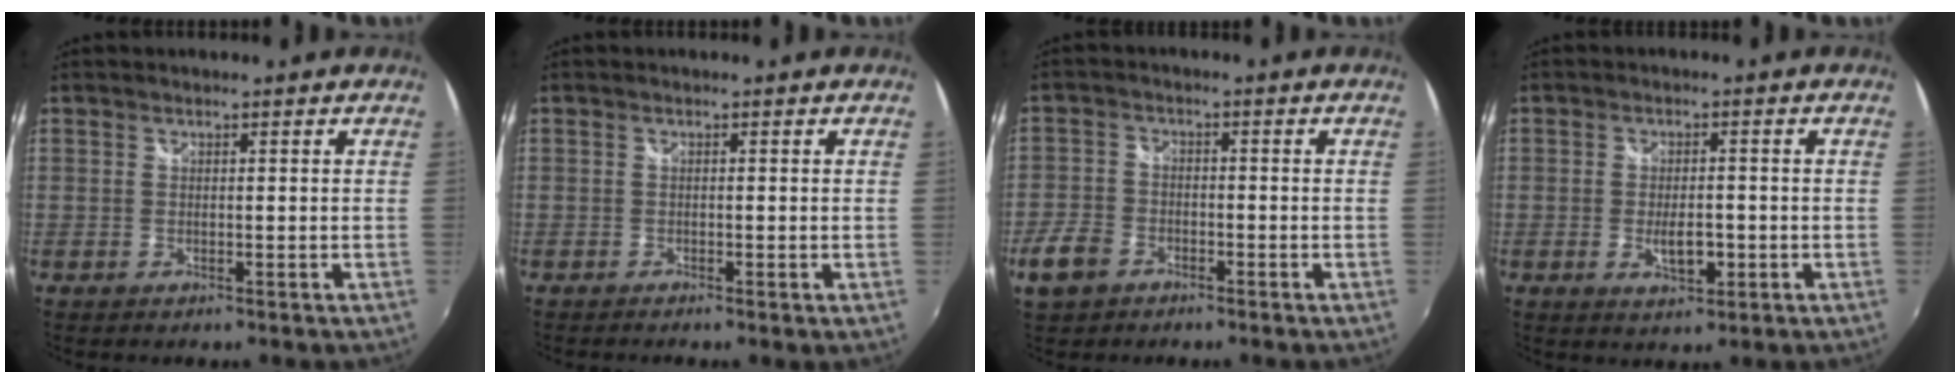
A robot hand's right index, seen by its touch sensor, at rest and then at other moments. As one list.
[{"total": 0.5, "force": [-0.3, 0.1, 0.4], "torque": [-0.009, -0.001, -0.009]}, {"total": 6.5, "force": [-3.7, 4.4, 2.9], "torque": [-0.077, 0.005, -0.073]}, {"total": 4.8, "force": [-1.3, 2.2, 4.1], "torque": [-0.075, -0.007, -0.019]}]